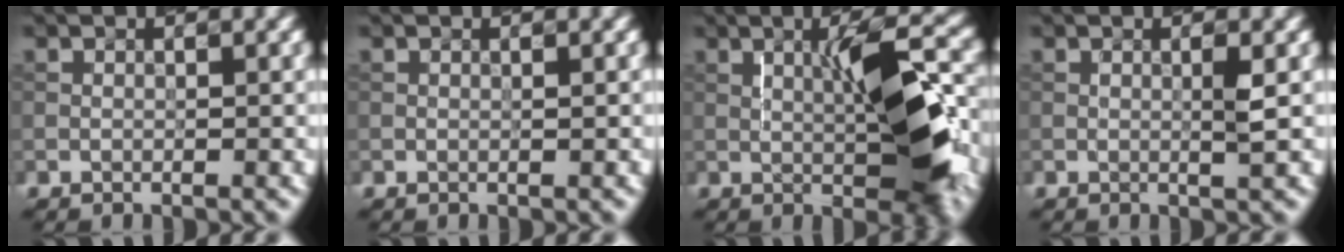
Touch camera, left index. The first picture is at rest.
{"total": 0.0}
{"total": 7.1, "force": [-0.1, 1.1, 7.1], "torque": [-0.112, 0.015, 0.009]}
{"total": 1.1, "force": [0.1, -0.1, 1.1], "torque": [-0.029, 0.004, 0.005]}